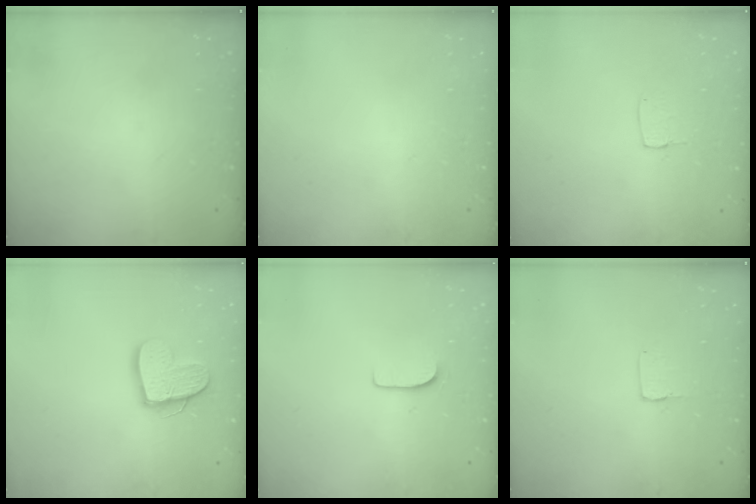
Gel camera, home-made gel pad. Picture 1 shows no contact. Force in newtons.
{"total": 0.0}
{"total": 3.3, "press": 3.3, "slide": 0.1}
{"total": 12.9, "press": 12.9, "slide": 1.0}
{"total": 5.9, "press": 5.8, "slide": 0.6}
{"total": 2.0, "press": 2.0, "slide": 0.1}